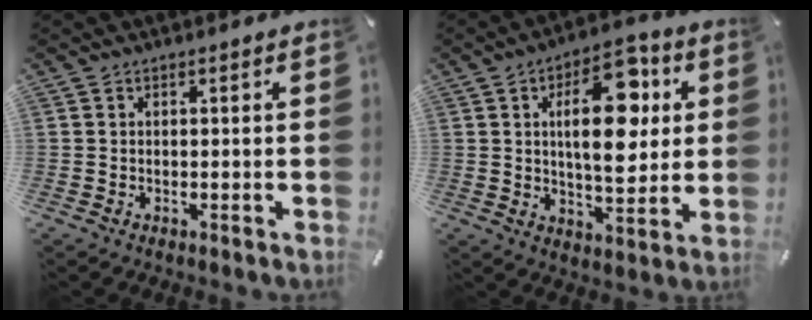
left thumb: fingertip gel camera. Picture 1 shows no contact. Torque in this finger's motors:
{"motor_torque": [2.29, 2.29, 1.17, -0.83, 0.24]}